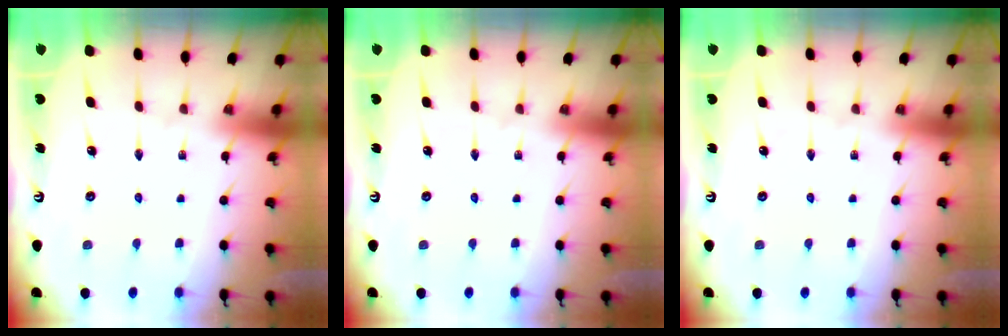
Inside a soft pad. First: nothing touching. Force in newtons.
{"total": 0.0}
{"total": 0.0}